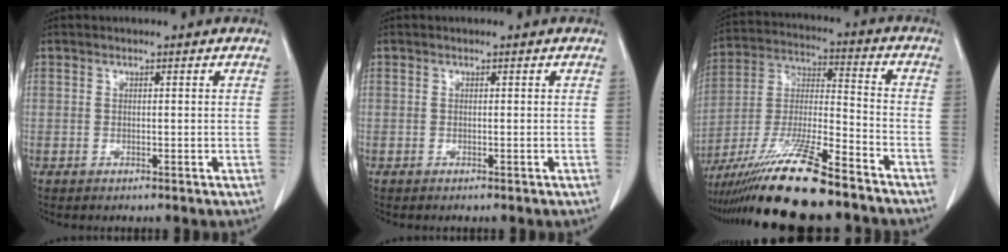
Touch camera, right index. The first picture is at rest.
{"total": 0.0}
{"total": 17.9, "force": [-13.9, 1.3, 11.2], "torque": [-0.238, -0.028, -0.252]}